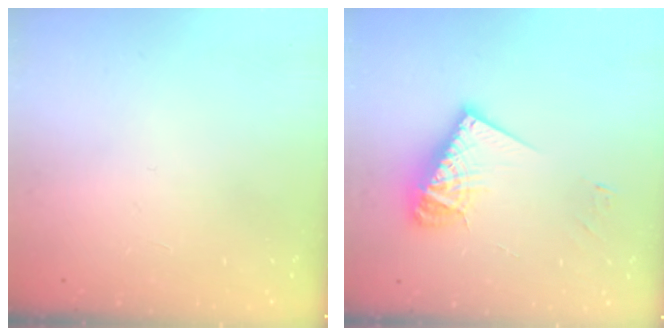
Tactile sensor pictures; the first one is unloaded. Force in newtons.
{"total": 12.2, "press": 12.1, "slide": 1.2}